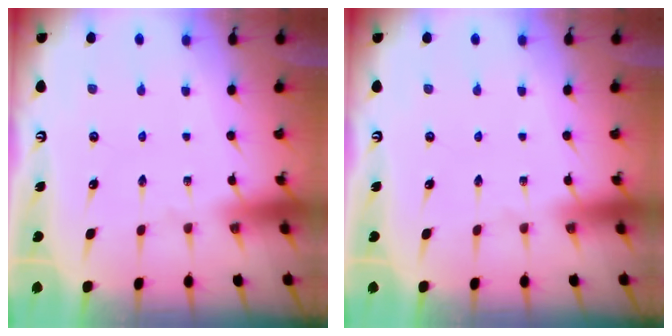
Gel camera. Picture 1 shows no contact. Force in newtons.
{"total": 0.0}